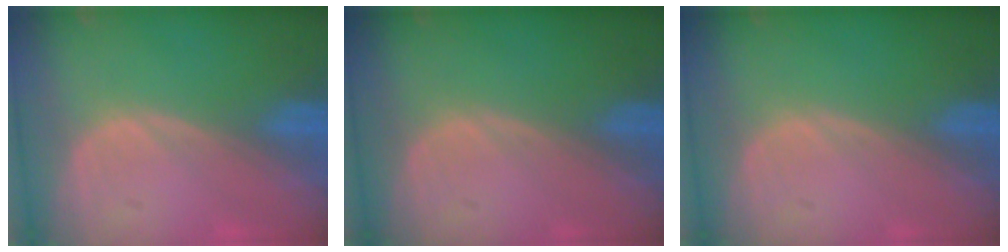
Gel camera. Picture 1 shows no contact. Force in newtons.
{"total": 0.0}
{"total": 0.0}